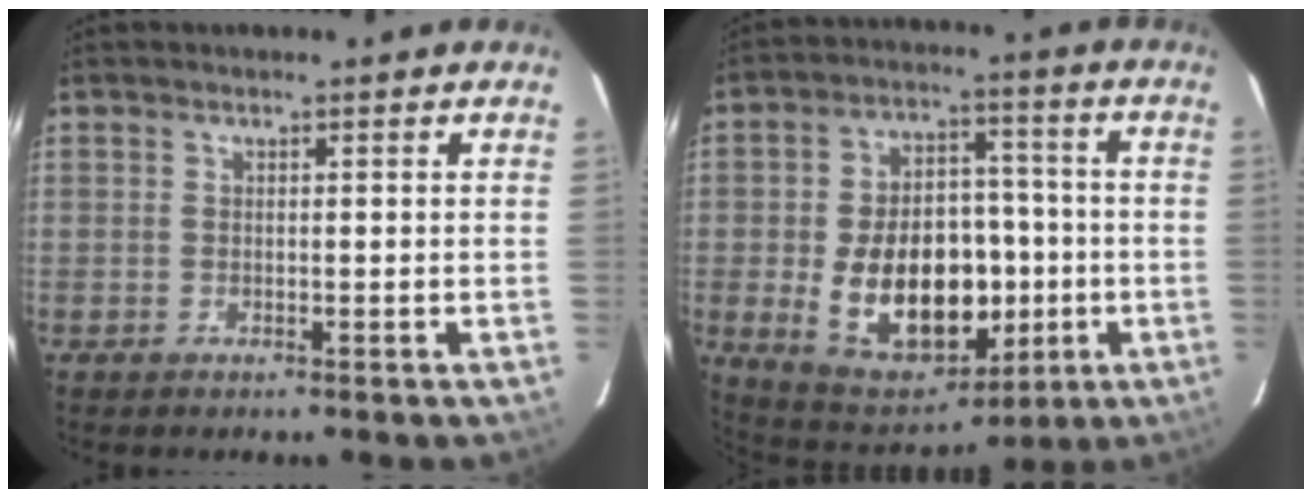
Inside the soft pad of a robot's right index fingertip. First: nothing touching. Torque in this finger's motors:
{"motor_torque": [1.29, -0.85, 0.65, 0.21]}